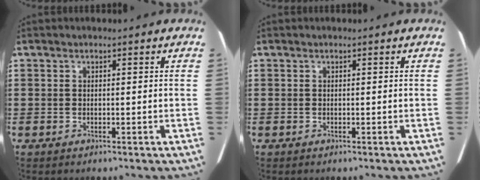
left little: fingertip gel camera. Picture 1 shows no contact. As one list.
[{"total": 0.0}]